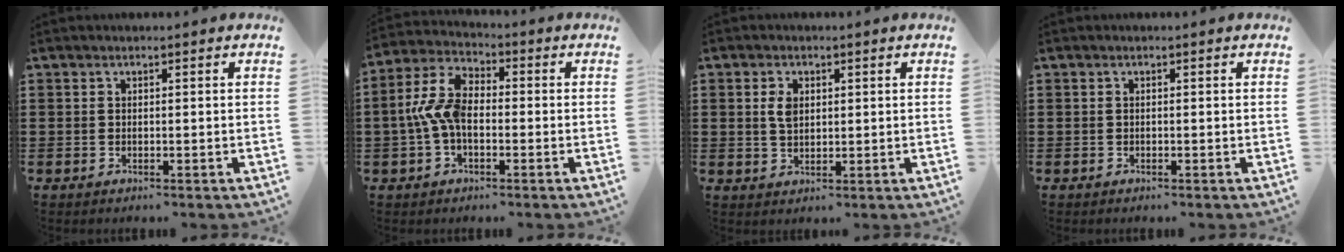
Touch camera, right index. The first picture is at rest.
{"total": 7.3, "force": [-1.1, 4.3, 5.8], "torque": [-0.153, -0.003, -0.030]}
{"total": 3.1, "force": [0.8, 1.9, 2.4], "torque": [-0.052, 0.008, 0.013]}
{"total": 0.0}